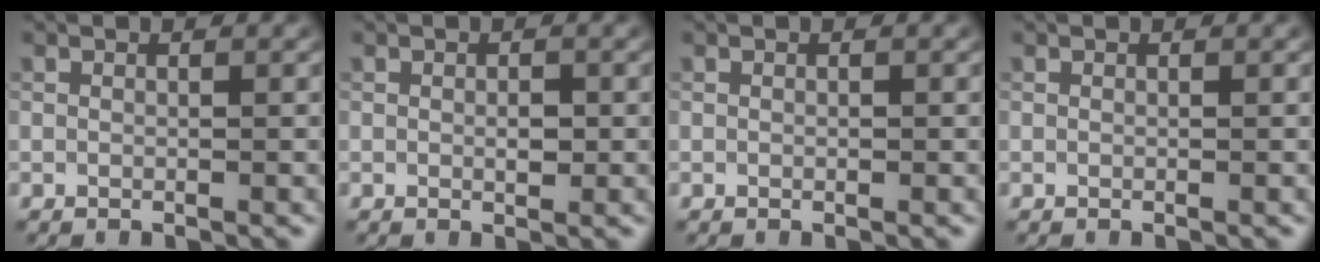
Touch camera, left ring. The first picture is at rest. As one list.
[{"total": 1.0, "force": [0.0, 0.6, 0.9], "torque": [-0.012, -0.003, 0.000]}, {"total": 0.0}, {"total": 0.0}]